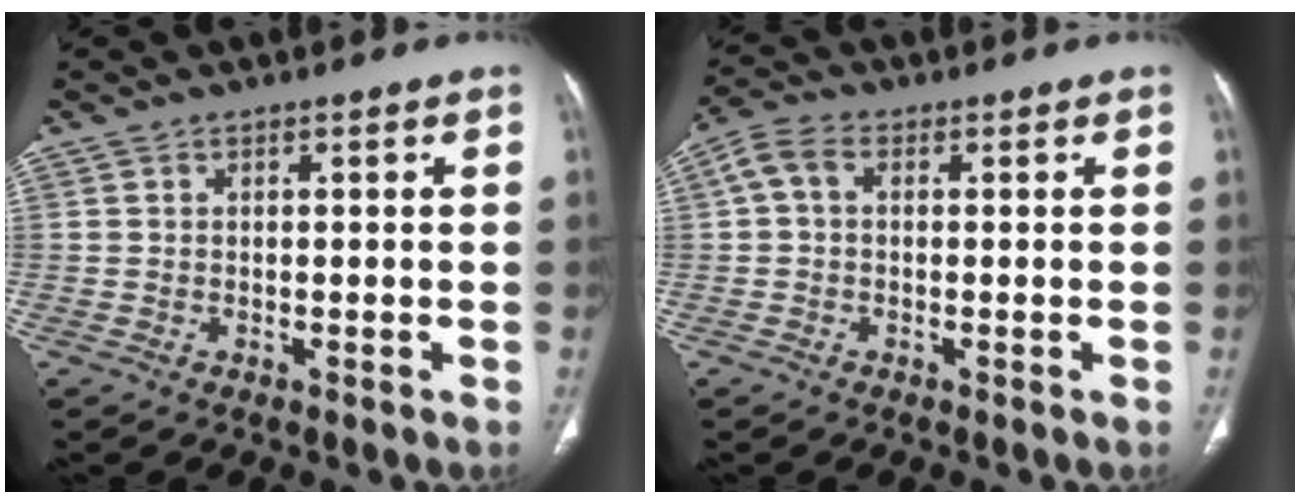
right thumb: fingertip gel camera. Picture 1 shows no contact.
{"total": 4.4, "force": [0.5, 3.0, 3.2], "torque": [-0.064, 0.015, 0.003]}